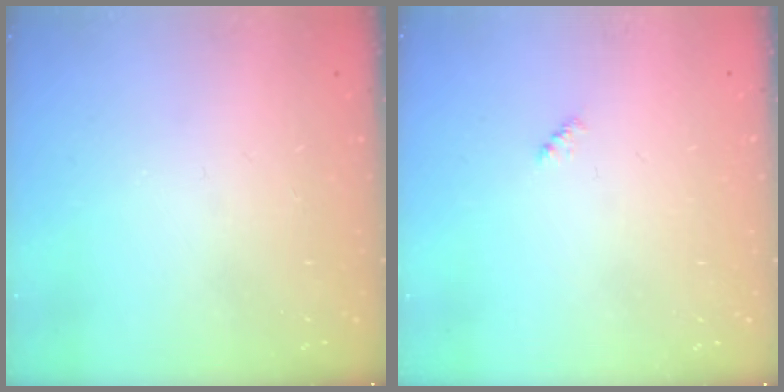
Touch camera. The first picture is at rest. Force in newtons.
{"total": 2.4, "press": 2.4, "slide": 0.5}